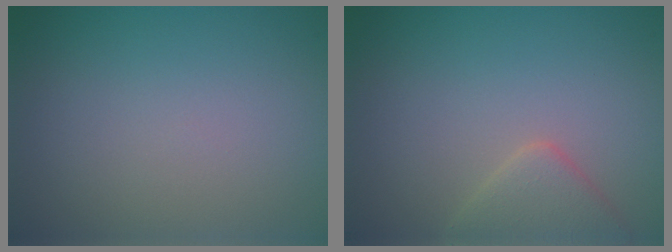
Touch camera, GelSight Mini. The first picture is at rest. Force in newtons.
{"total": 2.8, "press": 2.8, "slide": 0.1}